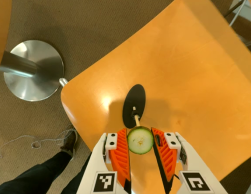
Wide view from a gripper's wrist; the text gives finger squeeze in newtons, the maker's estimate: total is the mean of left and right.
{"total": 9.4, "left": 9.4, "right": 9.4}